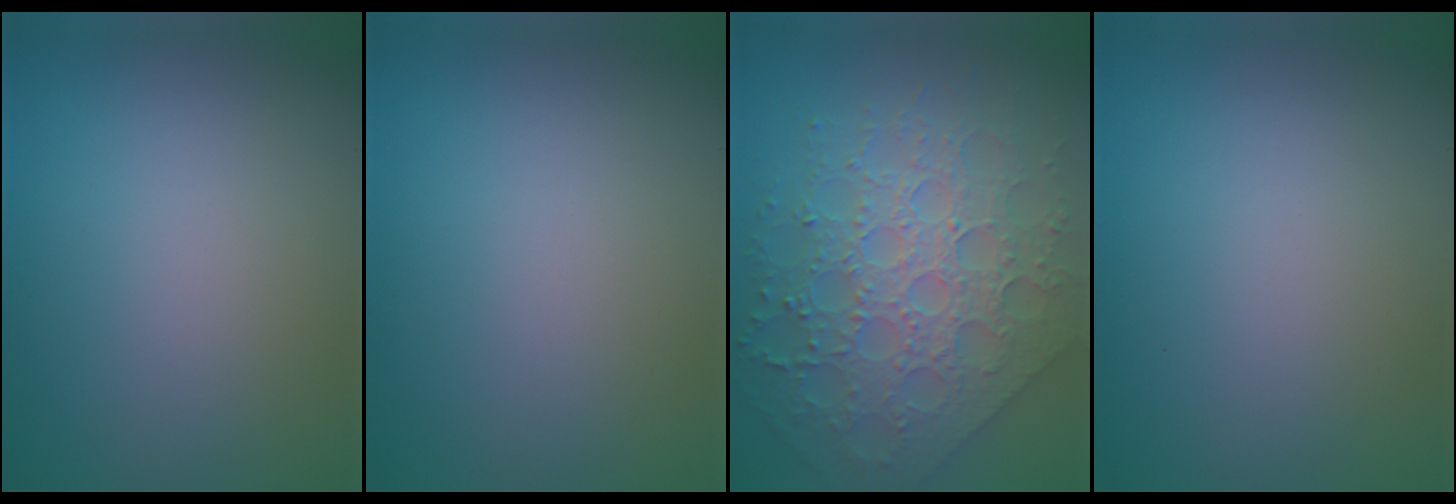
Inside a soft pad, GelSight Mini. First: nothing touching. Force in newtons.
{"total": 0.0}
{"total": 6.8, "press": 6.0, "slide": 3.3}
{"total": 0.0}